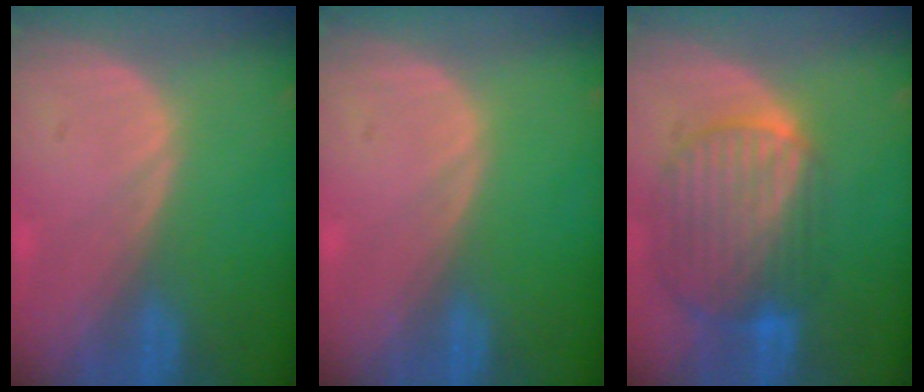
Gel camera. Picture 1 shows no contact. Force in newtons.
{"total": 0.0}
{"total": 10.3, "press": 8.6, "slide": 5.6}